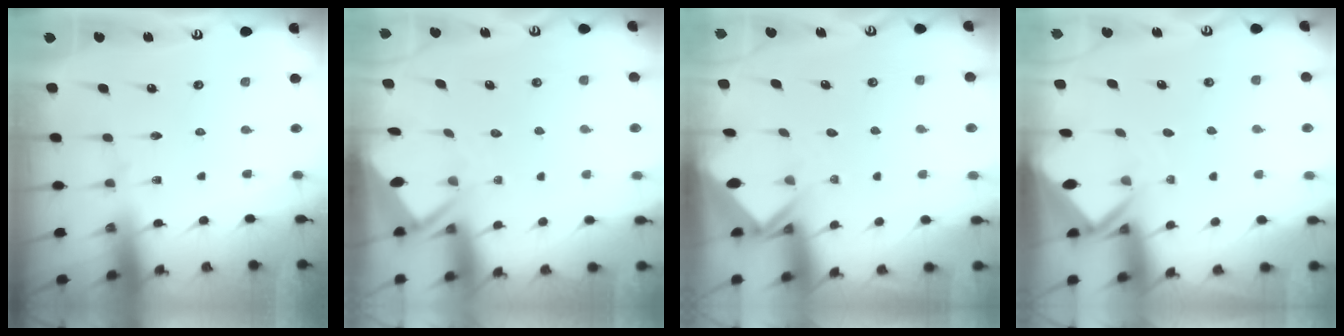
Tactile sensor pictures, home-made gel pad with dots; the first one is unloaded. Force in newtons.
{"total": 3.3, "press": 3.2, "slide": 0.3}
{"total": 2.6, "press": 2.6, "slide": 0.1}
{"total": 3.0, "press": 3.0, "slide": 0.2}